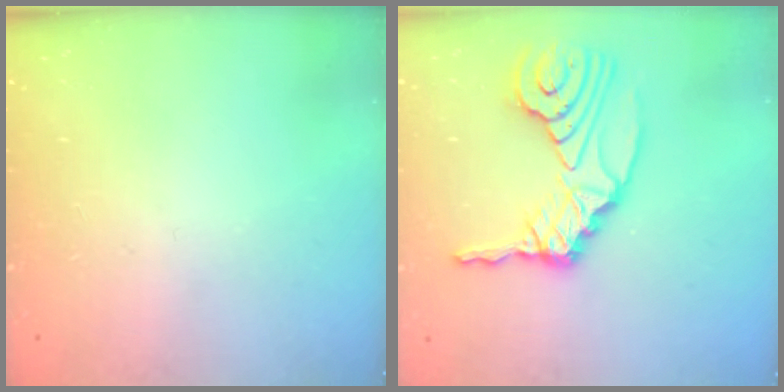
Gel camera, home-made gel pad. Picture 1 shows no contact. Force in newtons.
{"total": 15.6, "press": 15.4, "slide": 2.1}